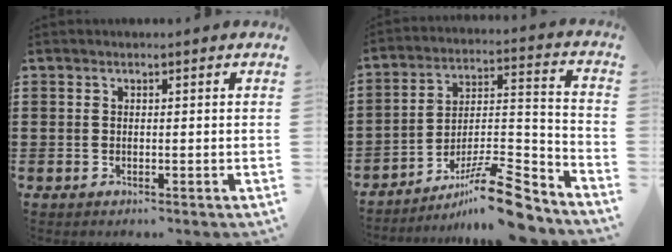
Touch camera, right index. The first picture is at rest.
{"total": 12.3, "force": [-9.7, 1.7, 7.4], "torque": [-0.107, 0.036, -0.179]}